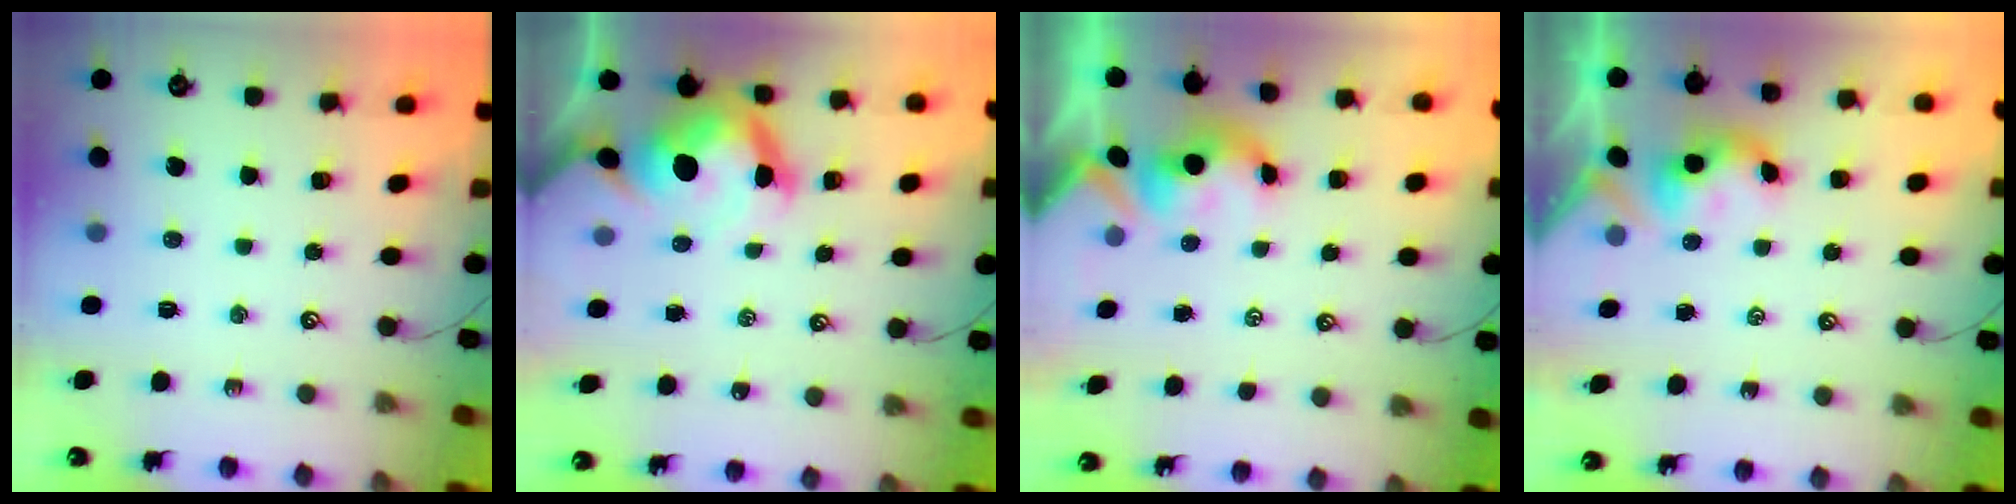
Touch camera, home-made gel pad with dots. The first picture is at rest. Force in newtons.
{"total": 12.4, "press": 12.4, "slide": 1.3}
{"total": 2.1, "press": 1.9, "slide": 0.7}
{"total": 3.4, "press": 3.4, "slide": 0.4}